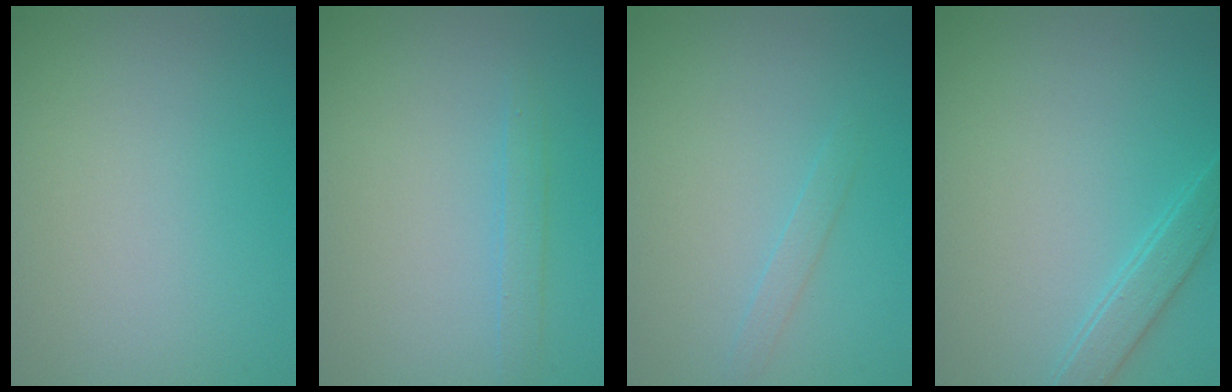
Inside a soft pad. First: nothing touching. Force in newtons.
{"total": 1.3, "press": 1.3, "slide": 0.2}
{"total": 0.9, "press": 0.9, "slide": 0.1}
{"total": 1.9, "press": 1.9, "slide": 0.1}